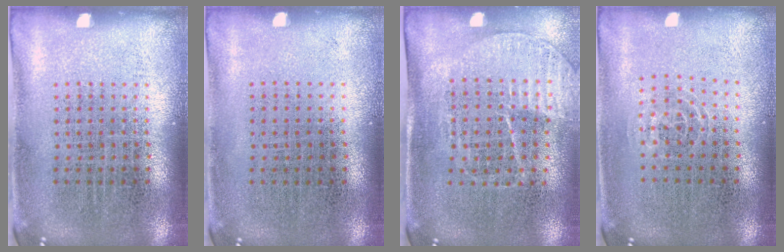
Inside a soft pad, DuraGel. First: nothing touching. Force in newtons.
{"total": 0.0}
{"total": 1.5, "press": 1.3, "slide": 0.8}
{"total": 1.0, "press": 0.5, "slide": 0.8}